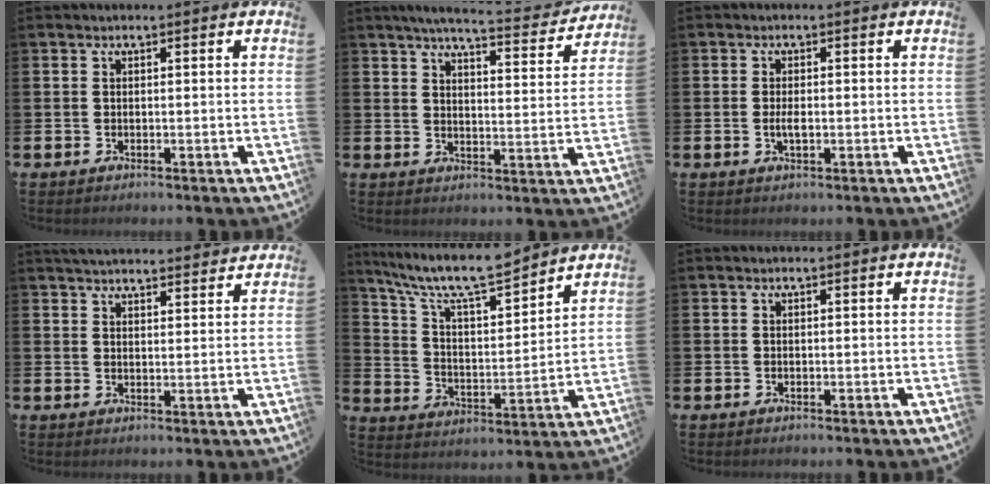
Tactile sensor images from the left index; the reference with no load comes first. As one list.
[{"total": 6.1, "force": [5.6, 0.4, 2.4], "torque": [-0.049, -0.034, 0.092]}, {"total": 1.9, "force": [-0.2, 0.7, 1.8], "torque": [-0.029, -0.001, -0.006]}, {"total": 4.0, "force": [4.0, 0.3, 0.5], "torque": [-0.013, -0.022, 0.072]}, {"total": 10.3, "force": [9.3, 1.5, 4.0], "torque": [-0.112, -0.060, 0.162]}, {"total": 0.0}]